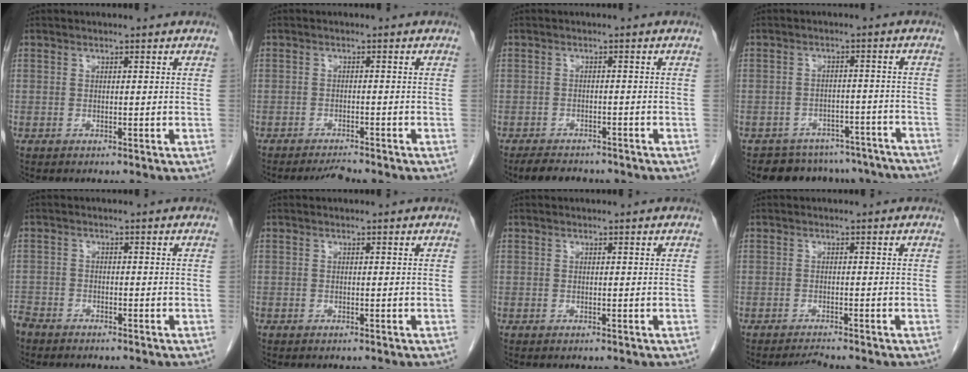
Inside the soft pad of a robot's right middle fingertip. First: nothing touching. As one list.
[{"total": 2.4, "force": [-2.3, -0.3, 0.5], "torque": [-0.016, -0.013, -0.036]}, {"total": 5.6, "force": [-4.8, 2.0, 1.9], "torque": [-0.035, -0.008, -0.067]}, {"total": 12.7, "force": [-11.5, 5.3, 1.3], "torque": [-0.006, 0.027, -0.126]}, {"total": 3.9, "force": [-3.5, 1.6, 0.7], "torque": [-0.017, -0.006, -0.069]}, {"total": 0.0}, {"total": 0.0}, {"total": 1.5, "force": [-1.3, -0.6, 0.0], "torque": [-0.009, -0.012, -0.021]}]